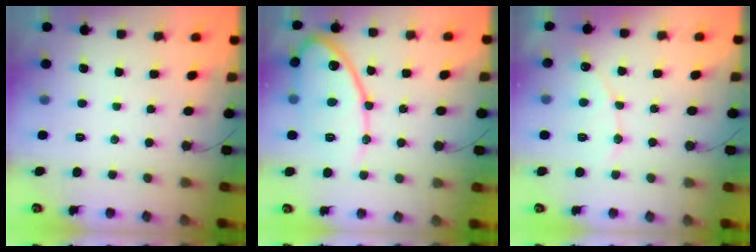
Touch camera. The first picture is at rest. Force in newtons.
{"total": 14.3, "press": 14.3, "slide": 1.1}
{"total": 8.3, "press": 8.3, "slide": 0.6}